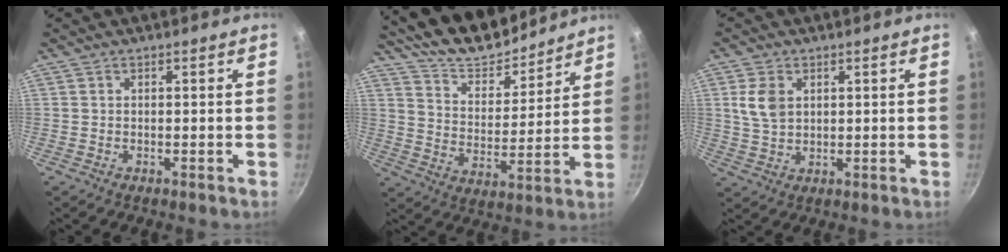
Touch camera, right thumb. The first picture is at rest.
{"total": 15.6, "force": [13.9, 5.4, 4.8], "torque": [-0.042, -0.095, 0.230]}
{"total": 6.0, "force": [1.7, 4.1, 4.0], "torque": [-0.071, -0.006, 0.035]}